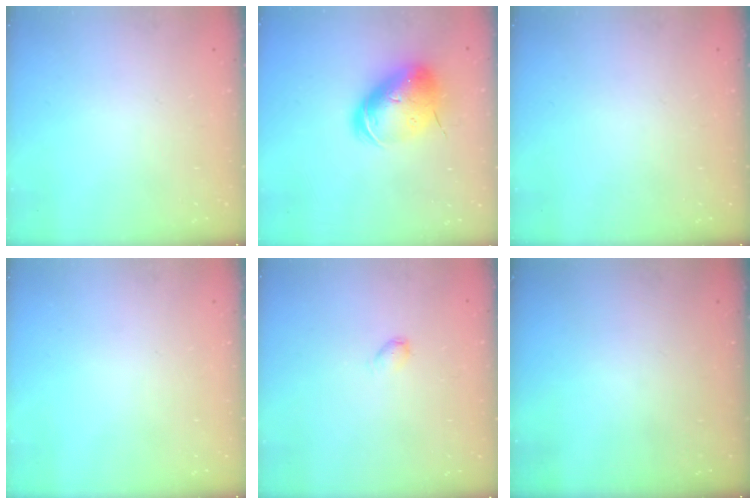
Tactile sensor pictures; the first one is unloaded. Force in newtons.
{"total": 13.4, "press": 13.2, "slide": 2.4}
{"total": 0.0}
{"total": 0.0}
{"total": 3.1, "press": 3.1, "slide": 0.4}
{"total": 0.0}